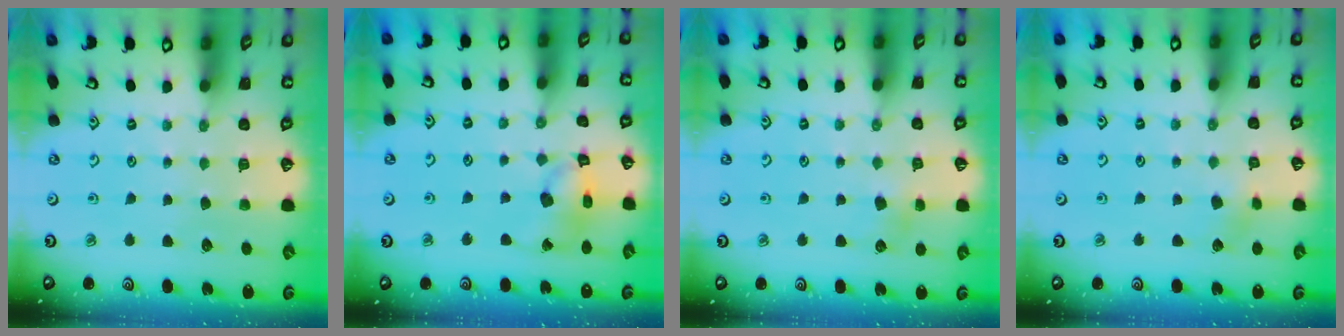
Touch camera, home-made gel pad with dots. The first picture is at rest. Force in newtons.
{"total": 11.8, "press": 11.7, "slide": 1.5}
{"total": 4.2, "press": 4.2, "slide": 0.3}
{"total": 4.1, "press": 4.0, "slide": 0.9}